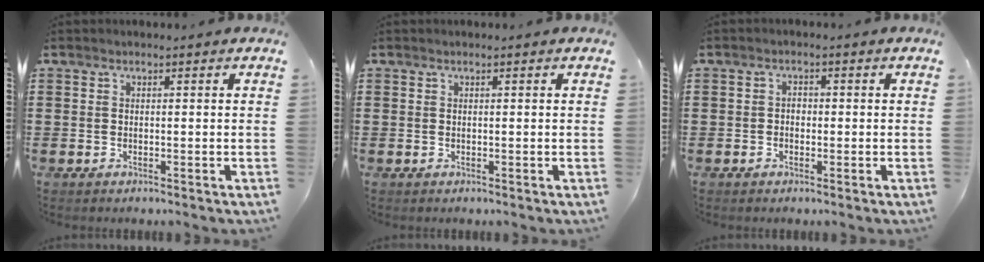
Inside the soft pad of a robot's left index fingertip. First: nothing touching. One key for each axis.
{"total": 0.0}
{"total": 1.2, "fx": -0.5, "fy": 1.0, "fz": 0.6, "tx": -0.014, "ty": 0.003, "tz": -0.011}